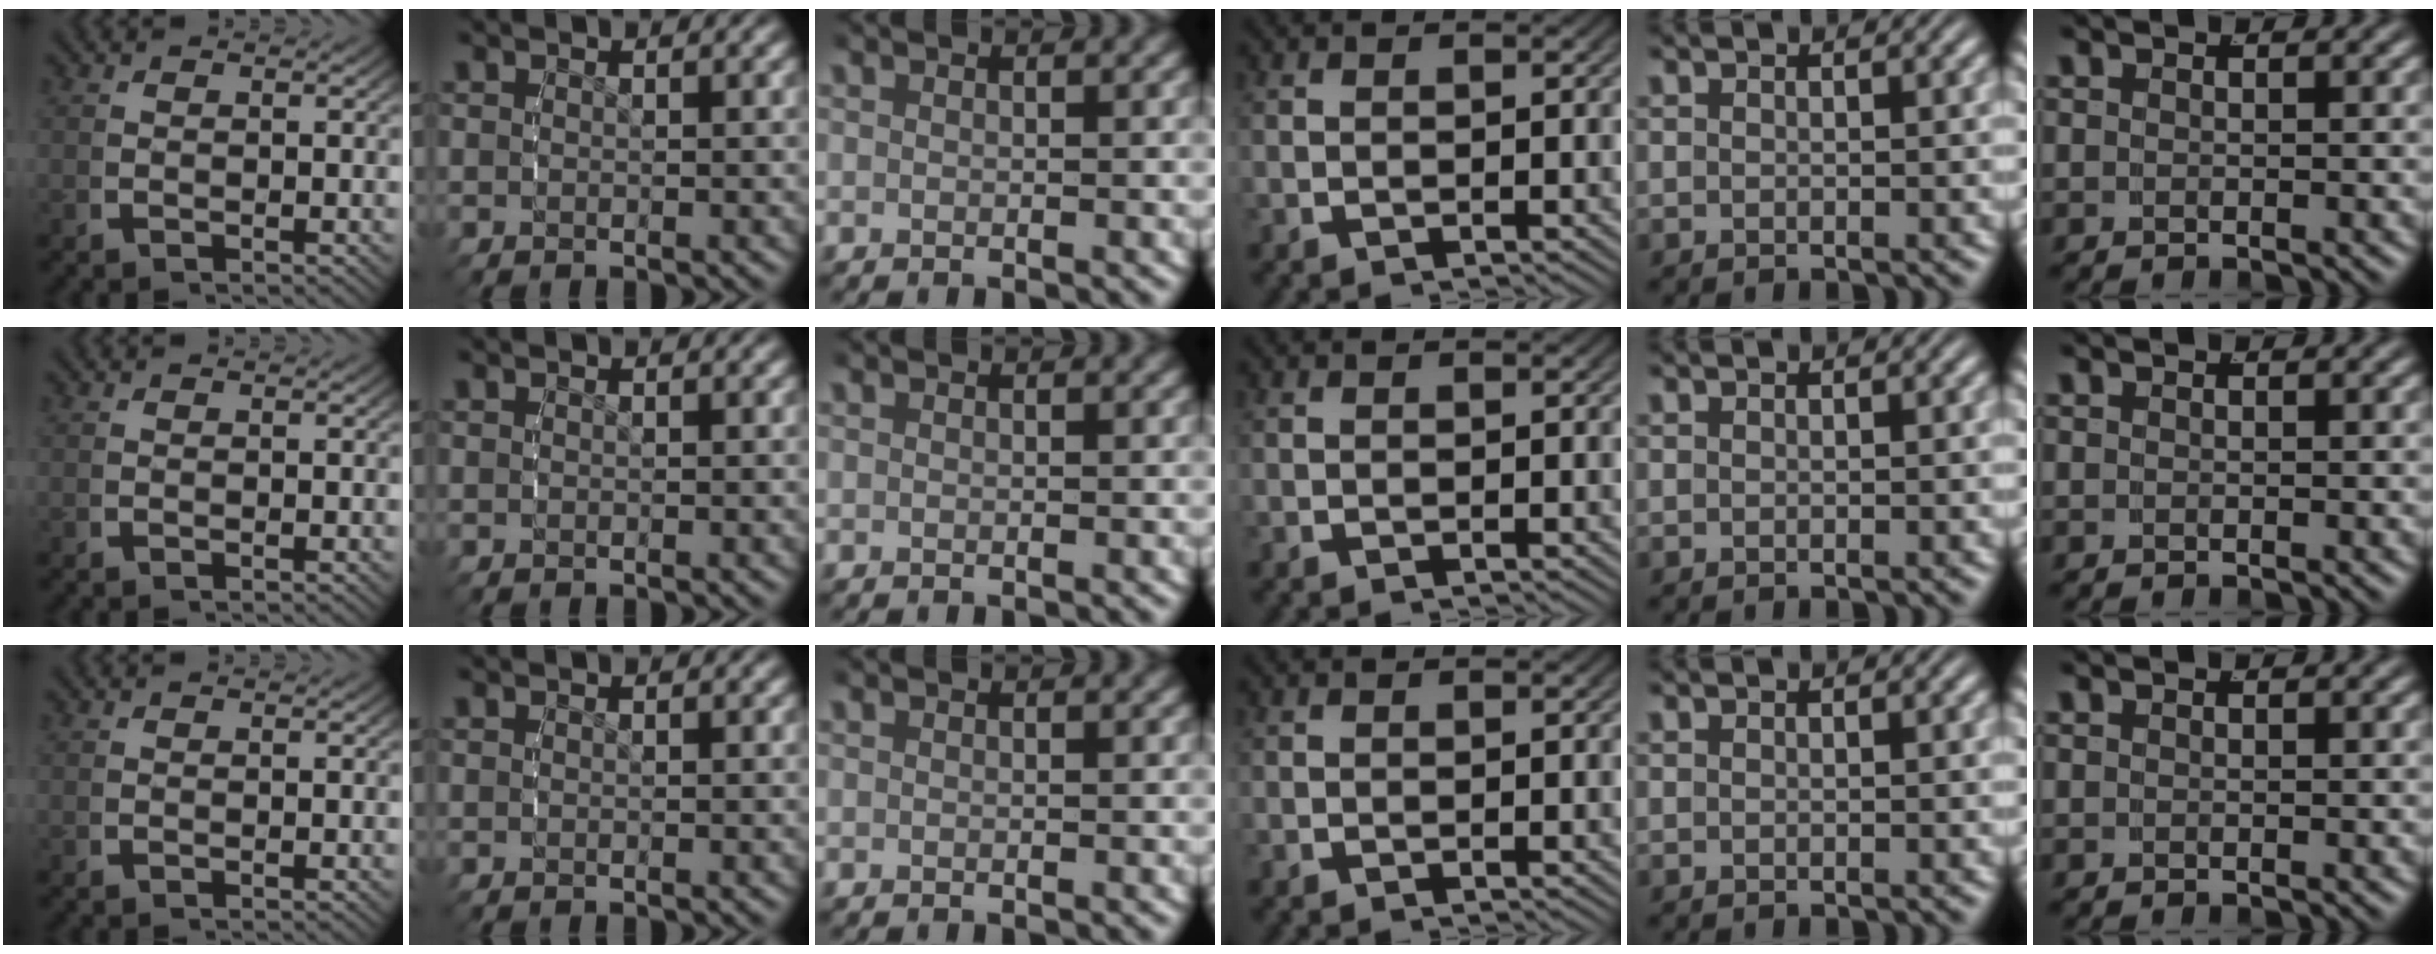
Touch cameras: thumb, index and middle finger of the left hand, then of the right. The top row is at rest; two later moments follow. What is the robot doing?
{"motion": "reach", "object": "pencil case"}